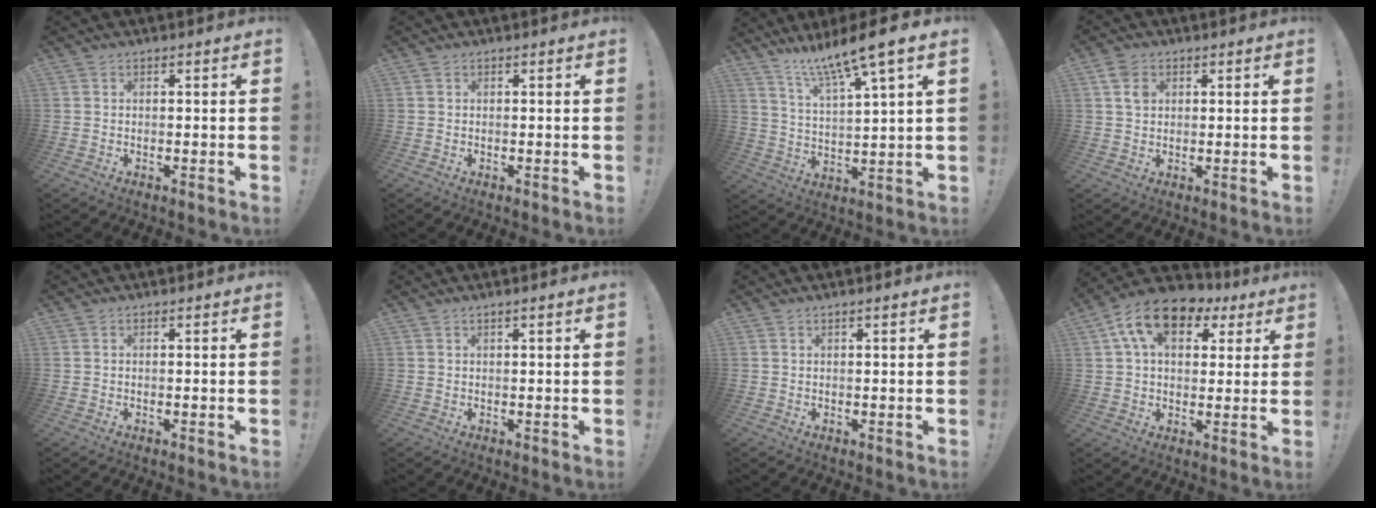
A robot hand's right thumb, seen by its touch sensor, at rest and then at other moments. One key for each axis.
{"total": 0.0}
{"total": 11.7, "fx": 9.4, "fy": 0.3, "fz": 6.9, "tx": -0.131, "ty": -0.061, "tz": 0.152}
{"total": 4.6, "fx": 1.6, "fy": 3.2, "fz": 2.8, "tx": -0.048, "ty": 0.002, "tz": 0.031}
{"total": 0.0}
{"total": 0.9, "fx": 0.5, "fy": -0.2, "fz": 0.7, "tx": -0.019, "ty": 0.002, "tz": 0.008}
{"total": 0.7, "fx": 0.4, "fy": -0.2, "fz": 0.6, "tx": -0.015, "ty": 0.002, "tz": 0.007}
{"total": 14.6, "fx": 6.4, "fy": 9.1, "fz": 9.5, "tx": -0.162, "ty": -0.015, "tz": 0.118}